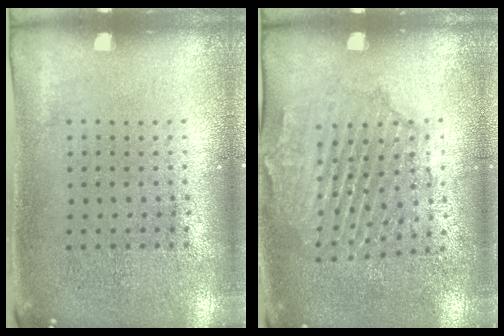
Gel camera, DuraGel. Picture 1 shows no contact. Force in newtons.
{"total": 1.6, "press": 1.6, "slide": 0.3}